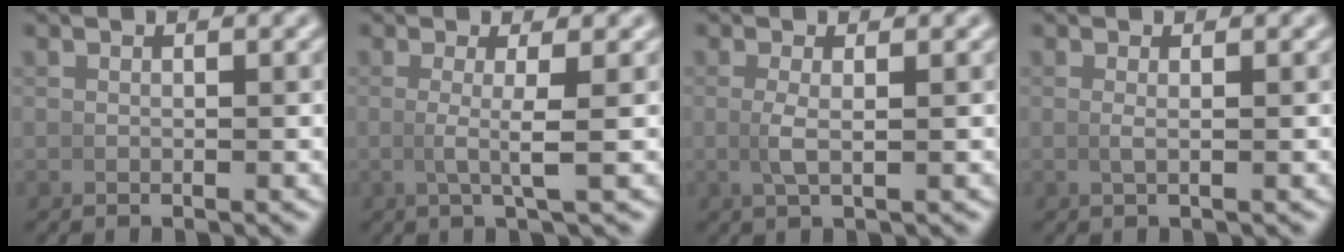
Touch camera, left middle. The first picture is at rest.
{"total": 2.4, "force": [0.5, -0.3, 2.4], "torque": [-0.047, -0.008, 0.010]}
{"total": 1.7, "force": [0.2, 0.1, 1.7], "torque": [-0.042, -0.006, 0.009]}
{"total": 0.7, "force": [0.1, -0.1, 0.7], "torque": [-0.021, -0.005, 0.005]}